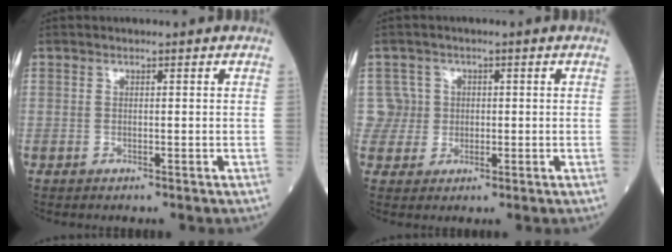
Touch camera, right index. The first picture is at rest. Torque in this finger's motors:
{"motor_torque": [0.05, 0.08, -0.07, -0.05]}